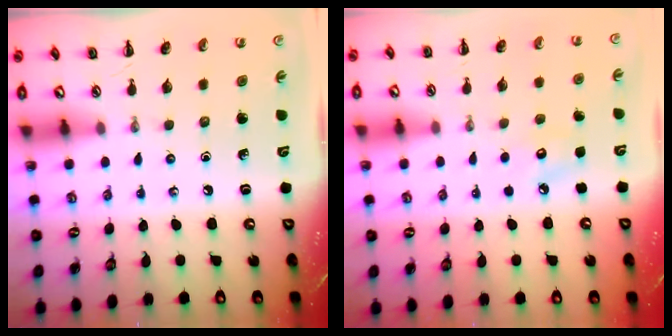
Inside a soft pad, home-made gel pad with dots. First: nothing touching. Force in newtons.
{"total": 4.7, "press": 4.5, "slide": 1.3}